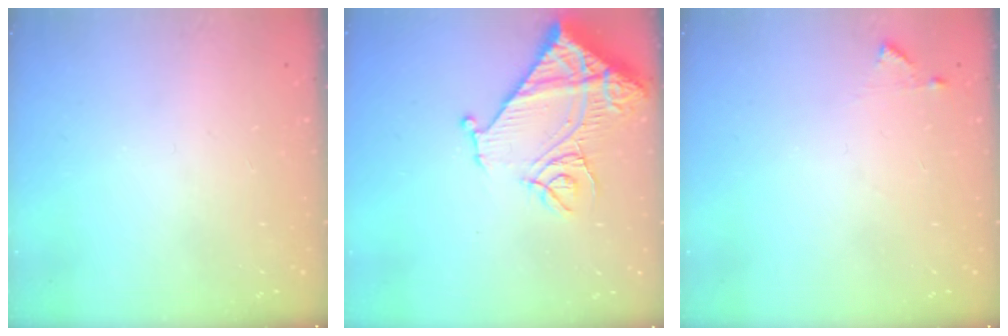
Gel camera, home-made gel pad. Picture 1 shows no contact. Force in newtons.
{"total": 16.9, "press": 16.9, "slide": 1.6}
{"total": 4.4, "press": 4.3, "slide": 0.4}